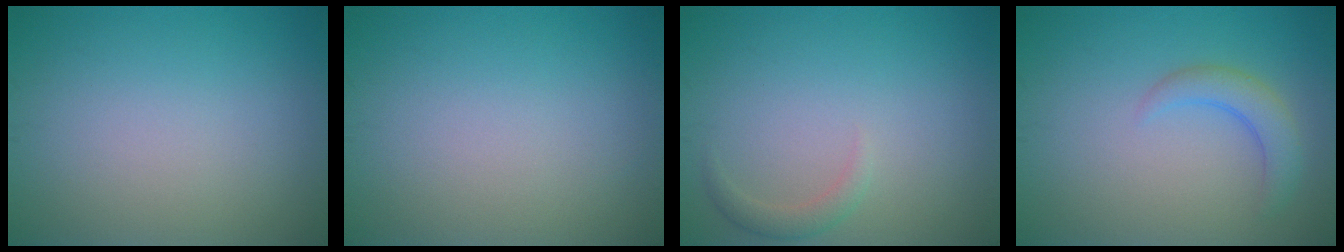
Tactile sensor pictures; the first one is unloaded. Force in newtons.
{"total": 0.0}
{"total": 1.3, "press": 1.3, "slide": 0.1}
{"total": 2.6, "press": 2.5, "slide": 0.3}